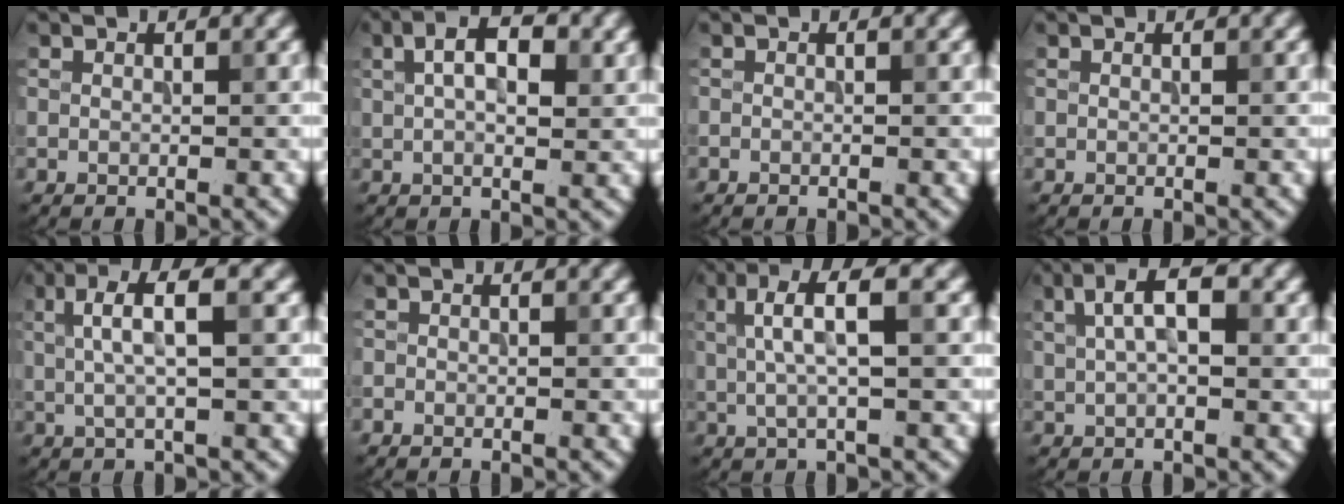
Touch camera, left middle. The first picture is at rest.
{"total": 5.0, "force": [1.6, 2.4, 4.1], "torque": [-0.068, 0.008, 0.022]}
{"total": 0.8, "force": [-0.7, 0.1, 0.2], "torque": [0.003, -0.004, -0.013]}
{"total": 0.0}
{"total": 4.6, "force": [1.1, 1.0, 4.4], "torque": [-0.080, 0.010, 0.019]}
{"total": 0.7, "force": [-0.6, 0.2, 0.0], "torque": [0.003, -0.003, -0.012]}
{"total": 5.1, "force": [1.2, 1.0, 4.8], "torque": [-0.089, 0.010, 0.023]}
{"total": 4.3, "force": [1.3, 1.6, 3.8], "torque": [-0.068, 0.008, 0.021]}